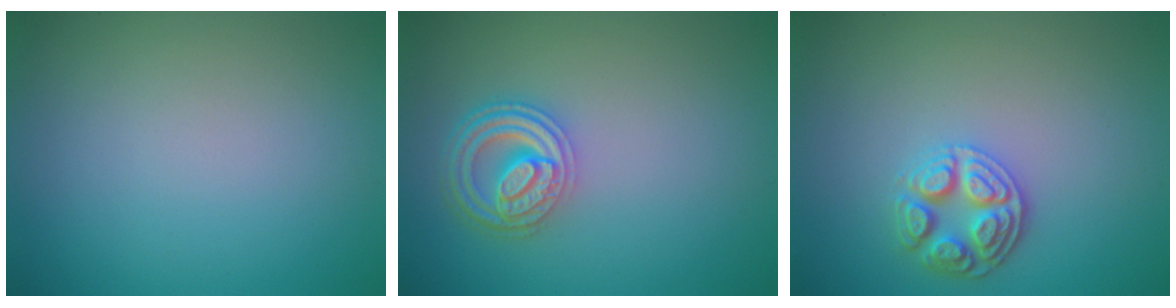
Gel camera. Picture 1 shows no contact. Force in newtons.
{"total": 4.5, "press": 4.0, "slide": 2.1}
{"total": 3.3, "press": 3.0, "slide": 1.3}